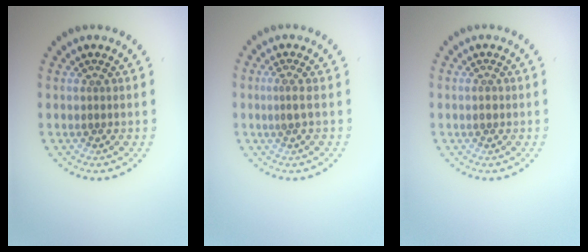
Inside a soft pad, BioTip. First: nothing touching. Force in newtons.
{"total": 1.1, "press": 0.6, "slide": 0.9}
{"total": 0.8, "press": 0.8, "slide": 0.1}